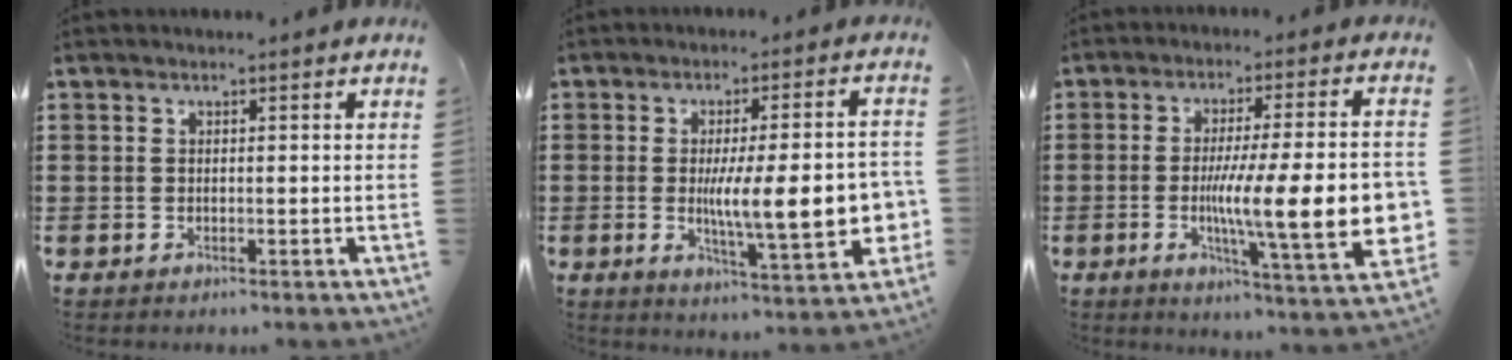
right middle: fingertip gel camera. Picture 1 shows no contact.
{"total": 12.3, "force": [-1.3, 3.0, 11.9], "torque": [-0.177, -0.014, -0.017]}
{"total": 14.7, "force": [-2.7, 2.5, 14.2], "torque": [-0.244, -0.020, -0.049]}